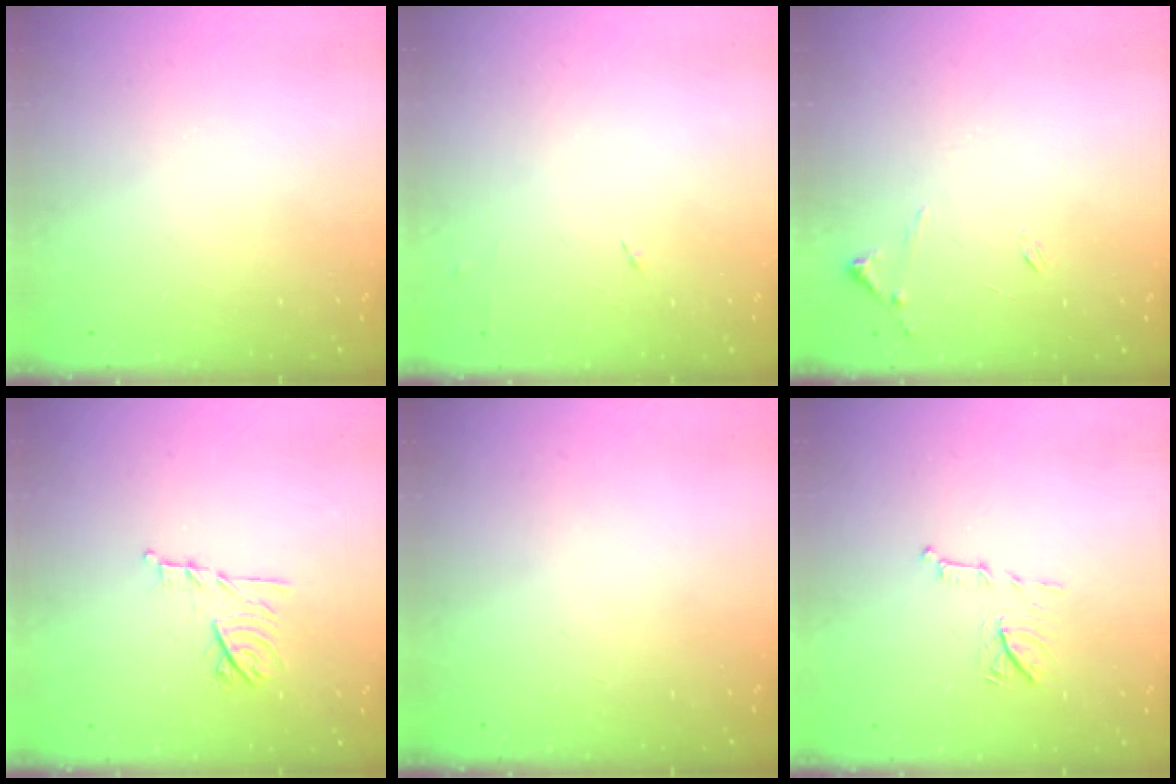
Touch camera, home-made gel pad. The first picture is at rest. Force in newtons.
{"total": 4.6, "press": 4.6, "slide": 0.6}
{"total": 8.0, "press": 8.0, "slide": 0.7}
{"total": 10.5, "press": 10.5, "slide": 0.3}
{"total": 0.0}
{"total": 8.6, "press": 8.5, "slide": 1.1}